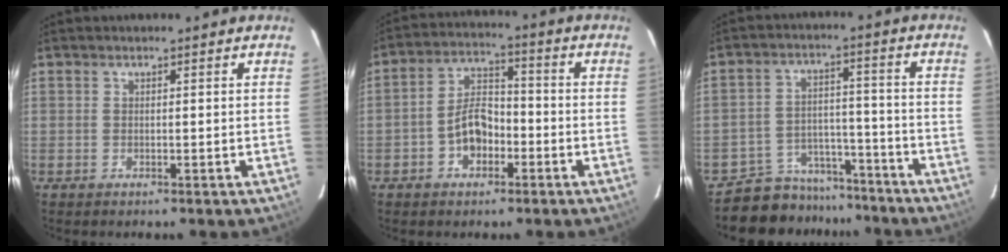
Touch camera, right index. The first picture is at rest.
{"total": 7.3, "force": [-3.0, 4.7, 4.8], "torque": [-0.093, 0.022, -0.045]}
{"total": 11.3, "force": [-9.9, 5.5, 0.5], "torque": [-0.024, 0.045, -0.142]}